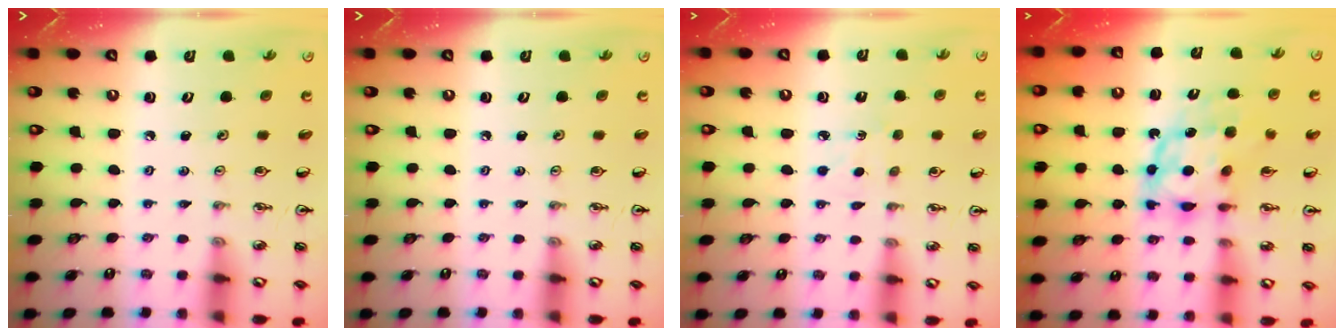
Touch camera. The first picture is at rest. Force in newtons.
{"total": 0.0}
{"total": 3.0, "press": 3.0, "slide": 0.3}
{"total": 9.0, "press": 9.0, "slide": 1.0}